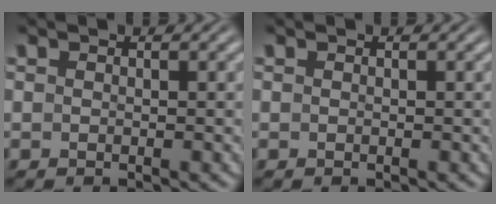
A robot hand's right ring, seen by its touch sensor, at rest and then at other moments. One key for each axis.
{"total": 0.0}